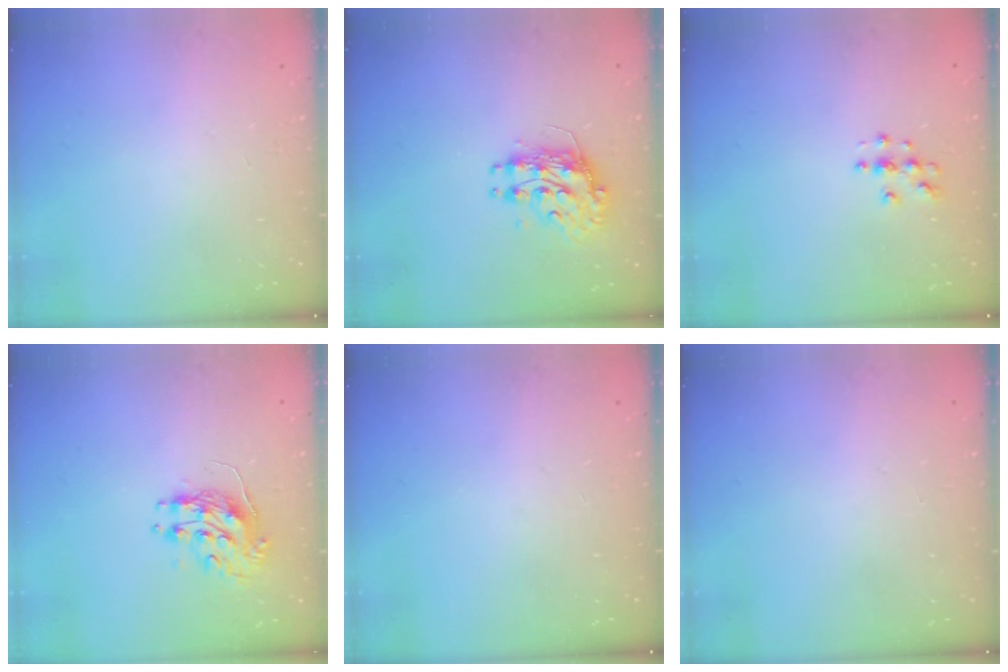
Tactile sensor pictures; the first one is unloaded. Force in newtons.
{"total": 9.2, "press": 9.2, "slide": 0.9}
{"total": 3.7, "press": 3.7, "slide": 0.2}
{"total": 9.2, "press": 9.2, "slide": 0.7}
{"total": 0.0}
{"total": 0.0}